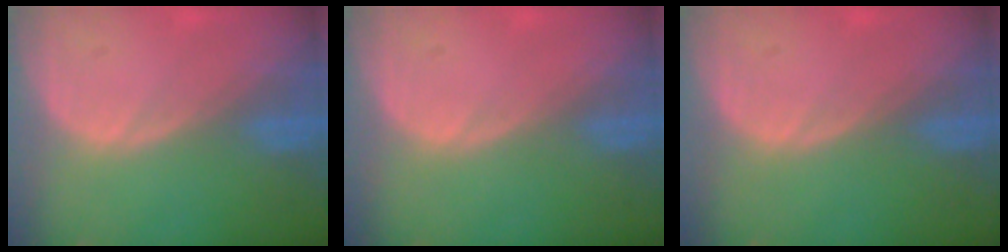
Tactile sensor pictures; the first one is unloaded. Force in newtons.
{"total": 0.0}
{"total": 0.0}